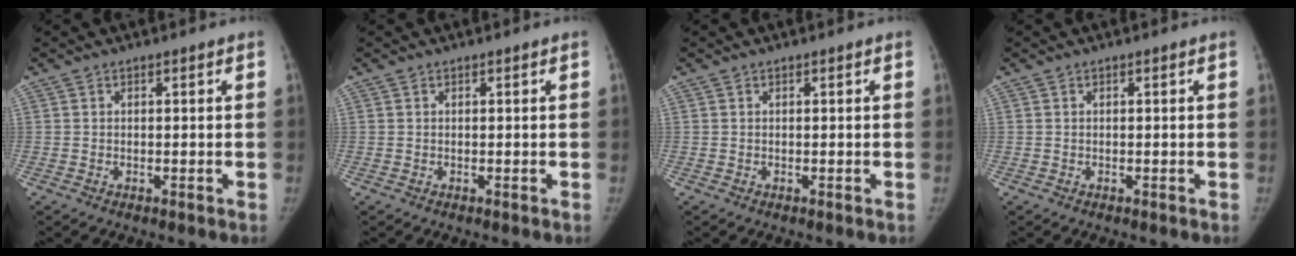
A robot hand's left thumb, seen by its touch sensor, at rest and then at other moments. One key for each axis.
{"total": 0.0}
{"total": 0.0}
{"total": 0.0}